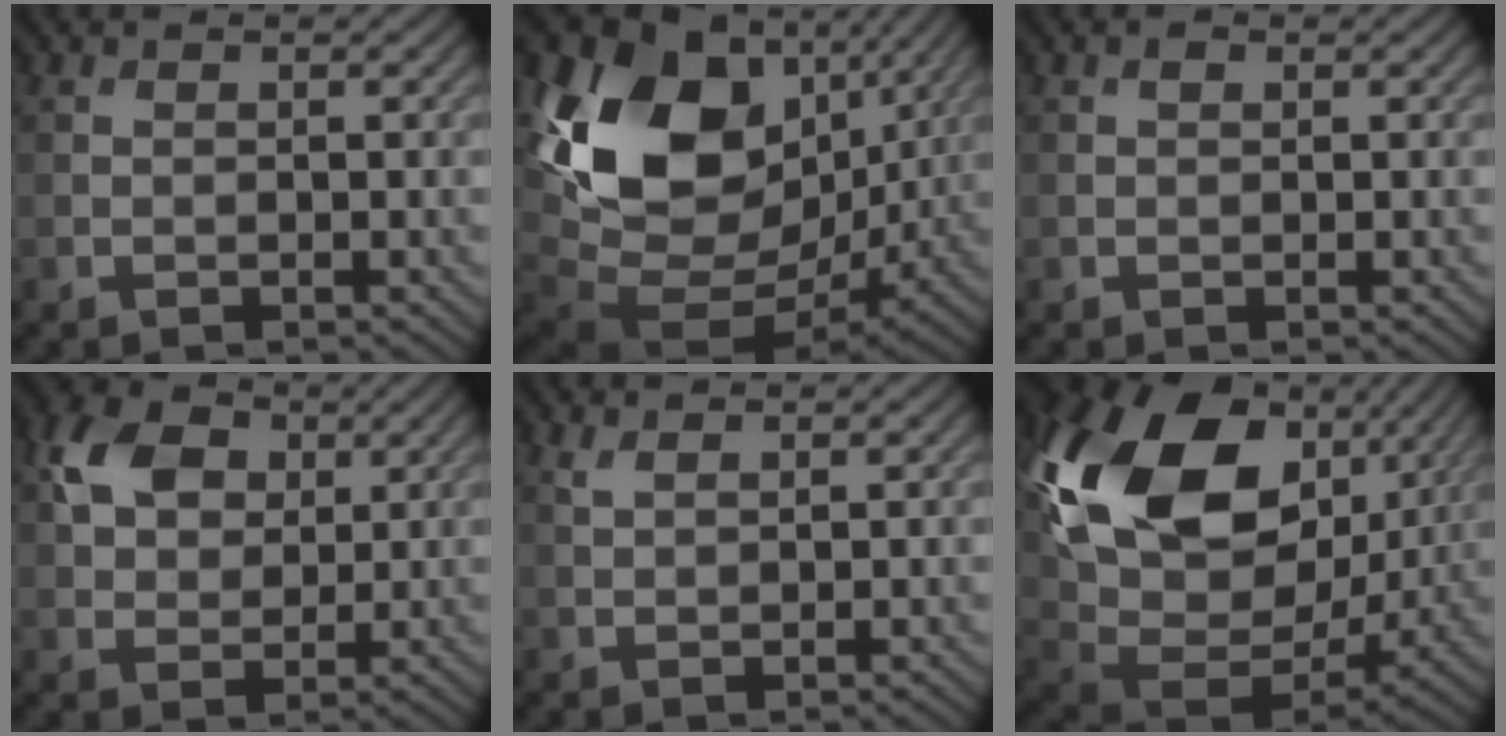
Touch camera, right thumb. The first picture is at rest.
{"total": 18.9, "force": [4.3, 13.5, 12.4], "torque": [-0.281, -0.021, 0.098]}
{"total": 0.6, "force": [0.2, 0.4, 0.3], "torque": [-0.005, -0.001, 0.002]}
{"total": 7.0, "force": [2.6, 5.3, 3.9], "torque": [-0.093, 0.008, 0.040]}
{"total": 1.4, "force": [1.0, 0.5, 0.8], "torque": [-0.024, 0.001, 0.025]}
{"total": 20.6, "force": [7.1, 14.1, 13.2], "torque": [-0.307, 0.008, 0.147]}